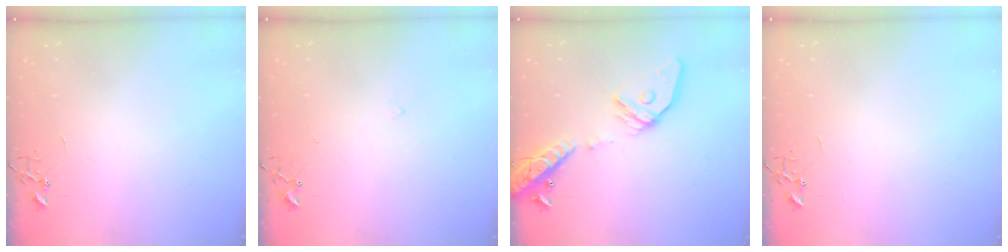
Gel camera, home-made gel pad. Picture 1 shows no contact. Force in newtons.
{"total": 6.5, "press": 6.5, "slide": 0.7}
{"total": 18.3, "press": 17.9, "slide": 3.6}
{"total": 0.0}